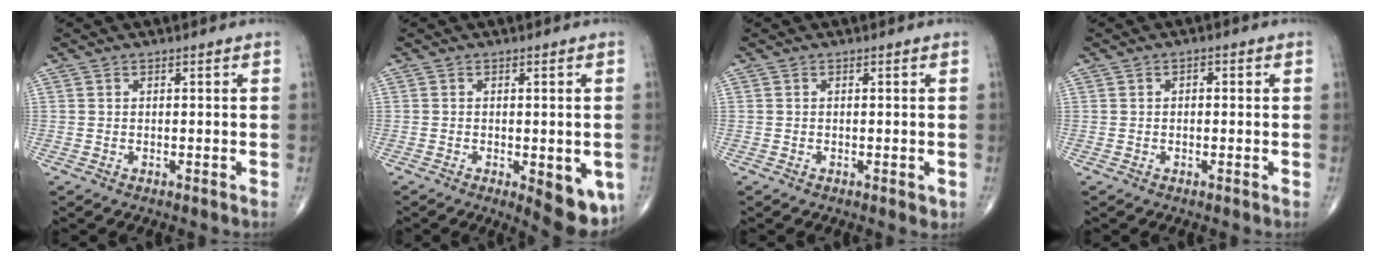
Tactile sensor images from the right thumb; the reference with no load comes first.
{"total": 9.1, "force": [-2.8, 3.4, 7.9], "torque": [-0.082, -0.011, -0.029]}
{"total": 1.1, "force": [-0.3, 0.5, 1.0], "torque": [-0.011, -0.002, -0.003]}
{"total": 1.3, "force": [0.2, 0.8, 1.0], "torque": [-0.011, 0.005, 0.000]}